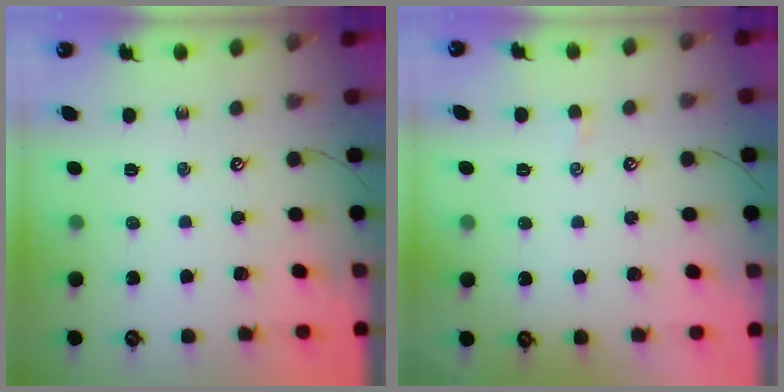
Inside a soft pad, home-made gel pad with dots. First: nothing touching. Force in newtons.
{"total": 1.2, "press": 1.1, "slide": 0.4}